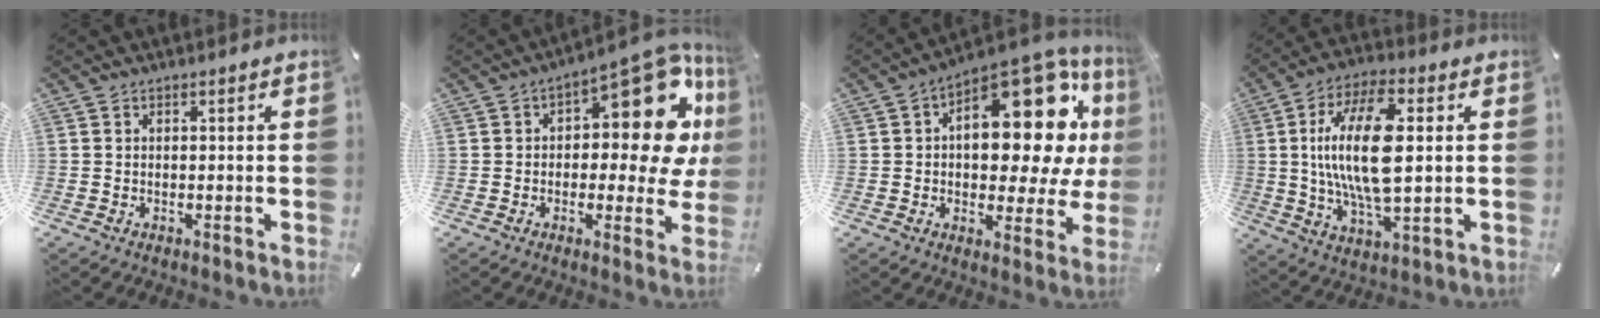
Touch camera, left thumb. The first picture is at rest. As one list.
[{"total": 18.0, "force": [5.8, 9.1, 14.4], "torque": [-0.163, -0.055, 0.089]}, {"total": 22.7, "force": [7.3, 11.0, 18.5], "torque": [-0.237, -0.067, 0.120]}, {"total": 18.5, "force": [2.2, 7.7, 16.8], "torque": [-0.350, -0.007, 0.028]}]